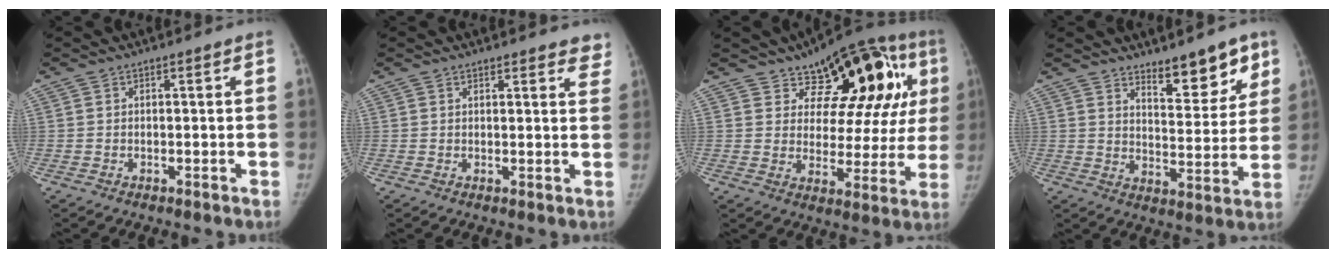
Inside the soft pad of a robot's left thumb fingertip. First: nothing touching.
{"total": 5.9, "force": [5.2, 1.9, 2.0], "torque": [0.014, -0.020, 0.045]}
{"total": 19.9, "force": [8.7, 10.6, 14.5], "torque": [-0.128, -0.011, 0.121]}
{"total": 10.7, "force": [7.6, 3.9, 6.4], "torque": [-0.051, -0.057, 0.119]}